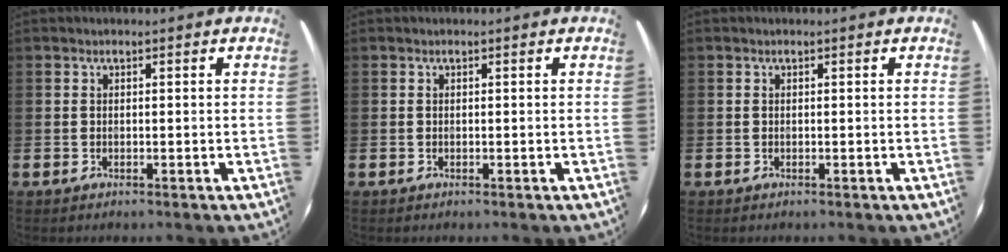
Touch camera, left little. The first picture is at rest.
{"total": 0.0}
{"total": 0.0}